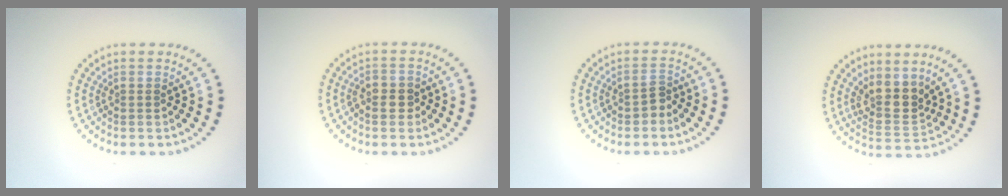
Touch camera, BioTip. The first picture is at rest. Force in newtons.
{"total": 1.6, "press": 1.6, "slide": 0.5}
{"total": 1.3, "press": 1.1, "slide": 0.6}
{"total": 3.6, "press": 2.8, "slide": 2.2}